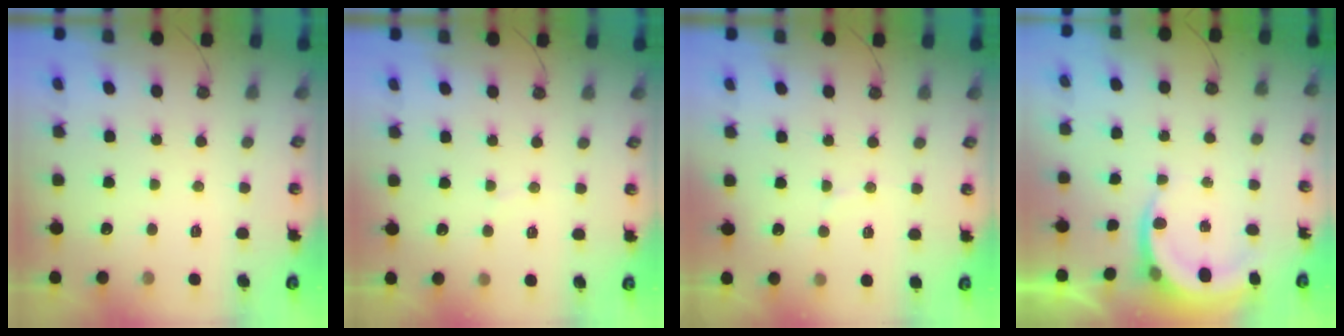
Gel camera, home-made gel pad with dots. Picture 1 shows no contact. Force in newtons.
{"total": 3.0, "press": 2.9, "slide": 0.3}
{"total": 4.1, "press": 3.9, "slide": 1.1}
{"total": 5.6, "press": 5.4, "slide": 1.8}